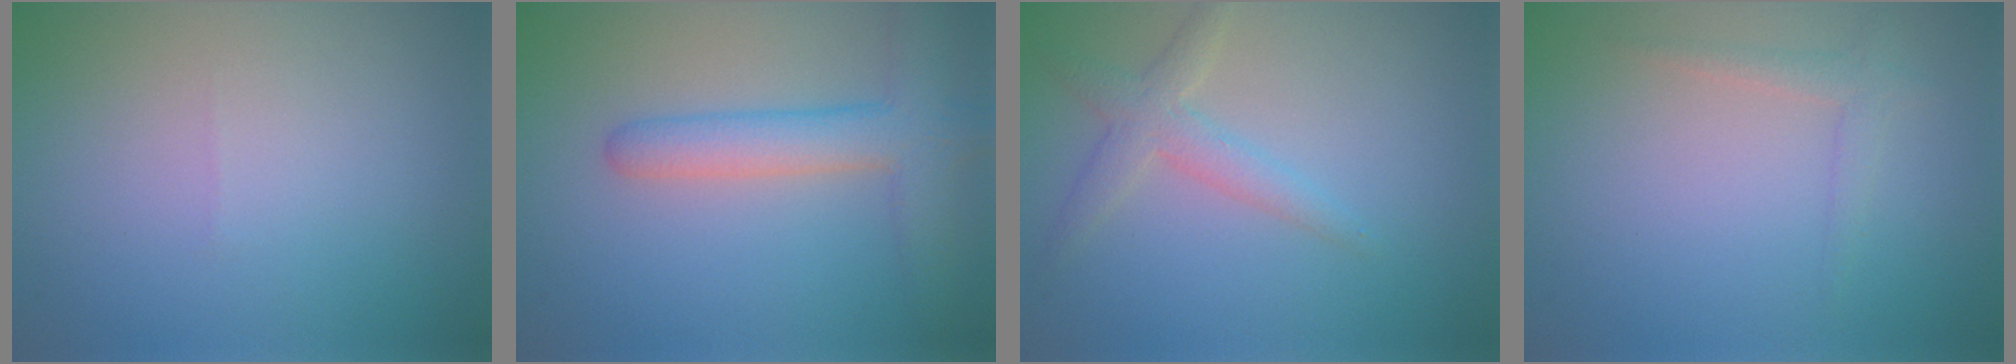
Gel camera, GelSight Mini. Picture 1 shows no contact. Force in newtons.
{"total": 4.8, "press": 4.8, "slide": 0.4}
{"total": 2.5, "press": 2.5, "slide": 0.1}
{"total": 1.4, "press": 1.4, "slide": 0.1}